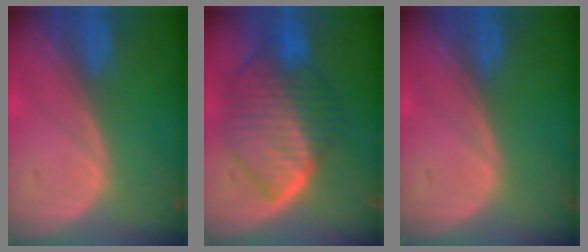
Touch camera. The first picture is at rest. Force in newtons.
{"total": 10.1, "press": 10.1, "slide": 1.0}
{"total": 0.0}